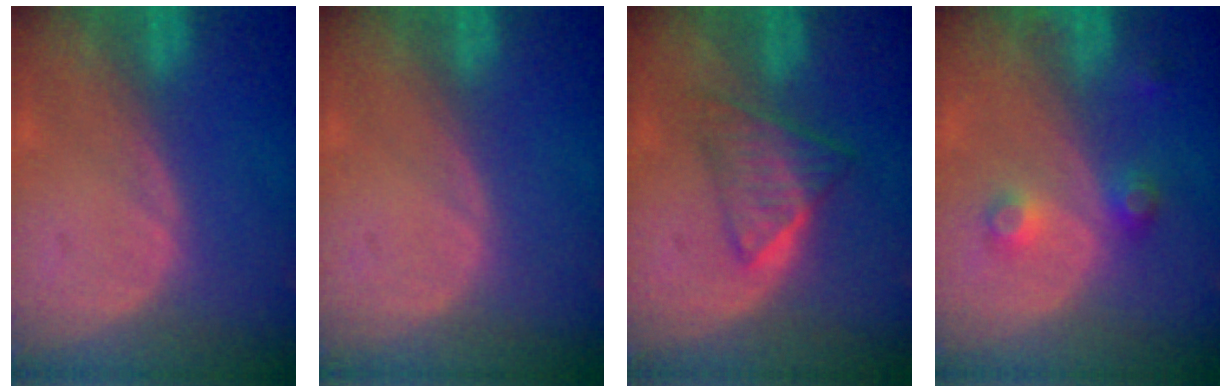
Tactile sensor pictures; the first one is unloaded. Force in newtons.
{"total": 0.0}
{"total": 5.9, "press": 5.1, "slide": 3.0}
{"total": 3.8, "press": 3.5, "slide": 1.6}